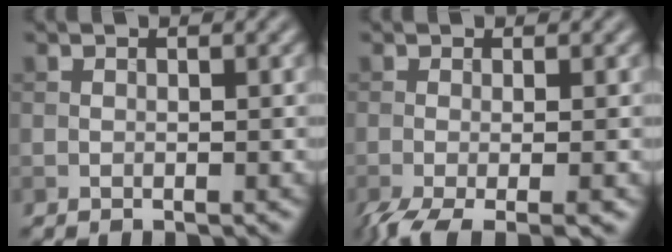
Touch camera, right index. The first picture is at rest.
{"total": 4.6, "force": [-2.4, 1.2, 3.8], "torque": [-0.059, -0.012, -0.048]}